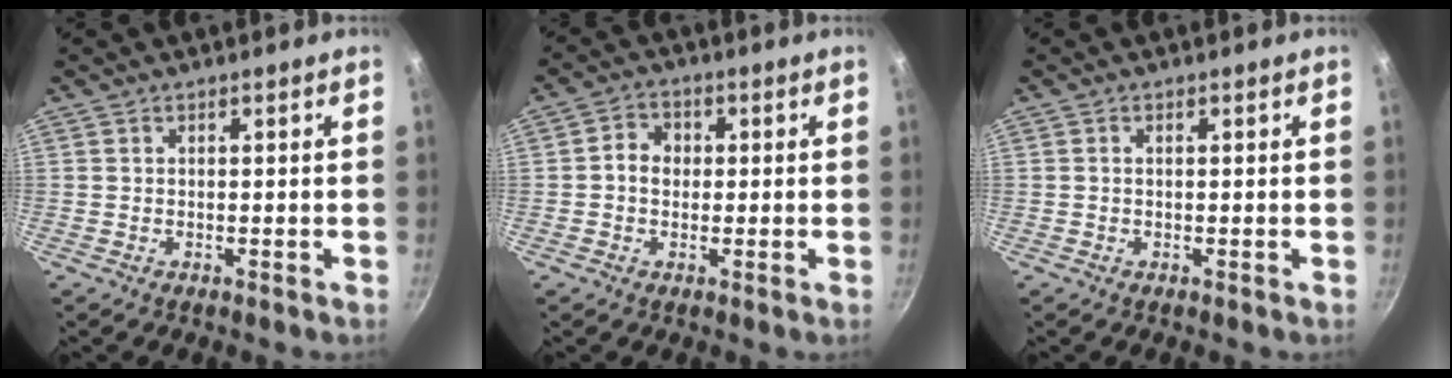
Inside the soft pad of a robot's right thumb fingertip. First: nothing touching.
{"total": 4.4, "force": [0.1, 3.7, 2.3], "torque": [-0.018, 0.009, -0.008]}
{"total": 0.5, "force": [0.1, 0.3, 0.5], "torque": [-0.010, 0.003, 0.002]}